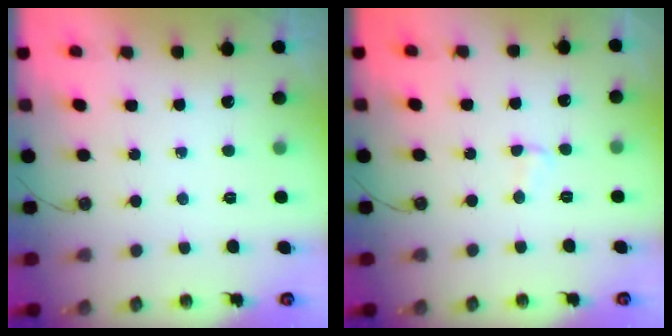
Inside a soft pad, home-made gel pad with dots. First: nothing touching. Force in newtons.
{"total": 2.8, "press": 2.7, "slide": 0.3}